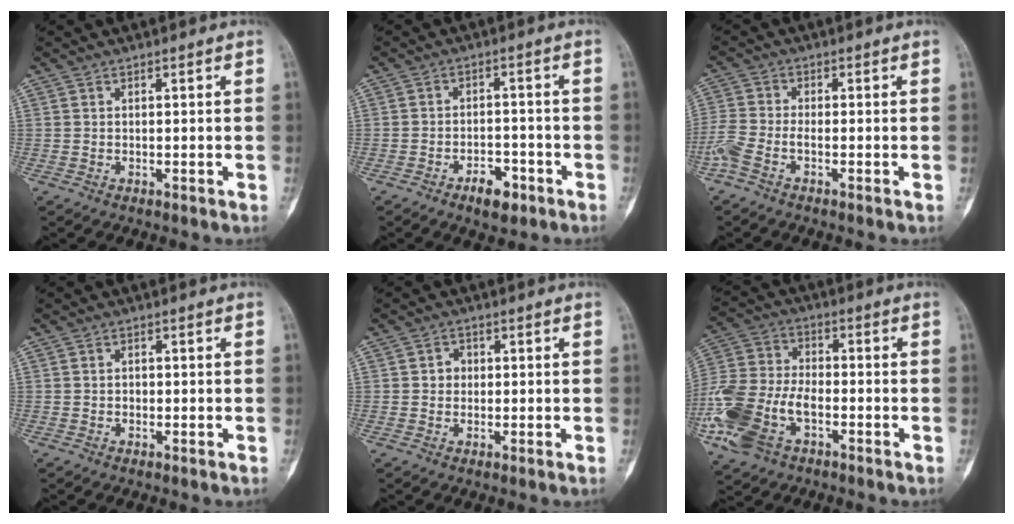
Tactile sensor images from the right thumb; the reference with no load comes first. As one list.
[{"total": 5.1, "force": [-3.1, 2.8, 3.0], "torque": [-0.033, 0.021, -0.046]}, {"total": 5.3, "force": [-3.1, 2.0, 3.8], "torque": [-0.107, 0.012, -0.065]}, {"total": 0.9, "force": [-0.2, 0.8, 0.4], "torque": [-0.003, 0.003, -0.005]}, {"total": 2.3, "force": [0.1, 2.1, 0.9], "torque": [0.000, 0.007, -0.001]}, {"total": 16.7, "force": [-6.4, 10.0, 11.7], "torque": [-0.265, 0.020, -0.122]}]